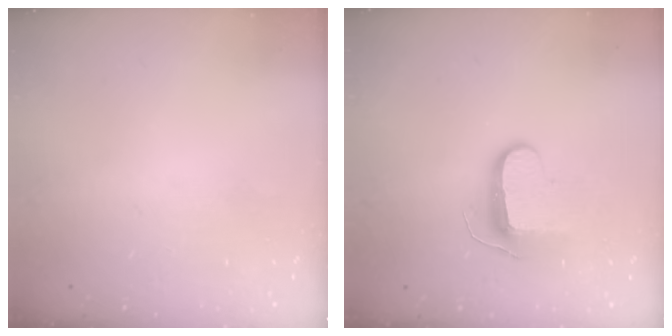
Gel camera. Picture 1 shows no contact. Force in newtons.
{"total": 10.5, "press": 10.4, "slide": 1.0}